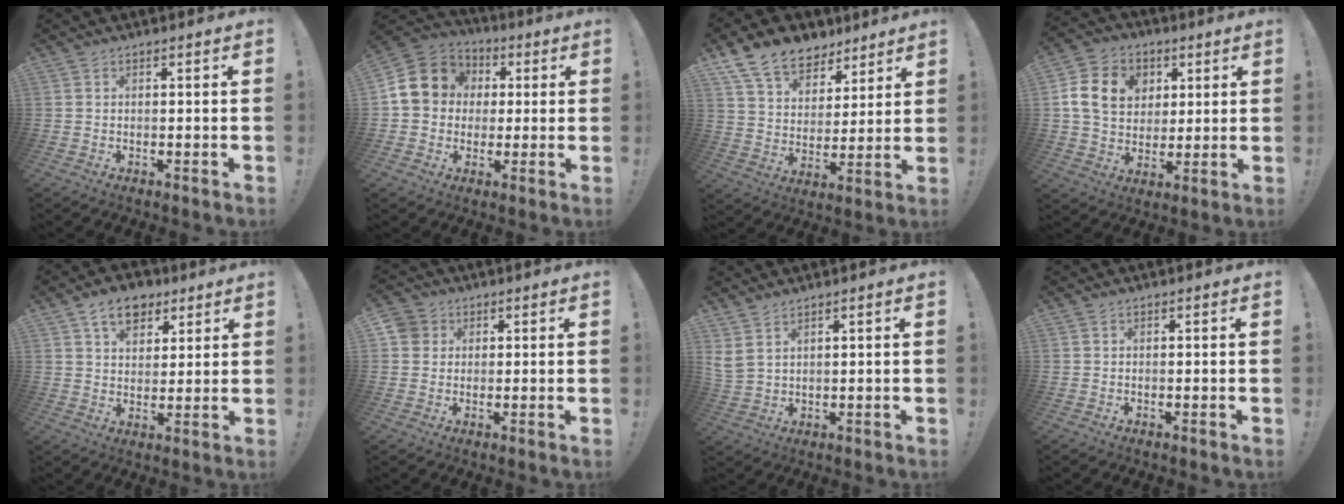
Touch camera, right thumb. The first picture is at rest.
{"total": 14.7, "force": [2.5, 12.9, 6.5], "torque": [-0.108, 0.006, 0.060]}
{"total": 14.3, "force": [10.0, 8.8, 5.0], "torque": [-0.088, -0.066, 0.192]}
{"total": 15.3, "force": [4.0, 12.2, 8.3], "torque": [-0.134, -0.002, 0.085]}
{"total": 10.3, "force": [5.9, 7.0, 4.8], "torque": [-0.073, -0.021, 0.113]}
{"total": 4.4, "force": [1.5, 4.0, 0.9], "torque": [-0.014, 0.000, 0.028]}
{"total": 4.0, "force": [2.9, 1.9, 2.1], "torque": [-0.049, -0.009, 0.060]}
{"total": 0.0}